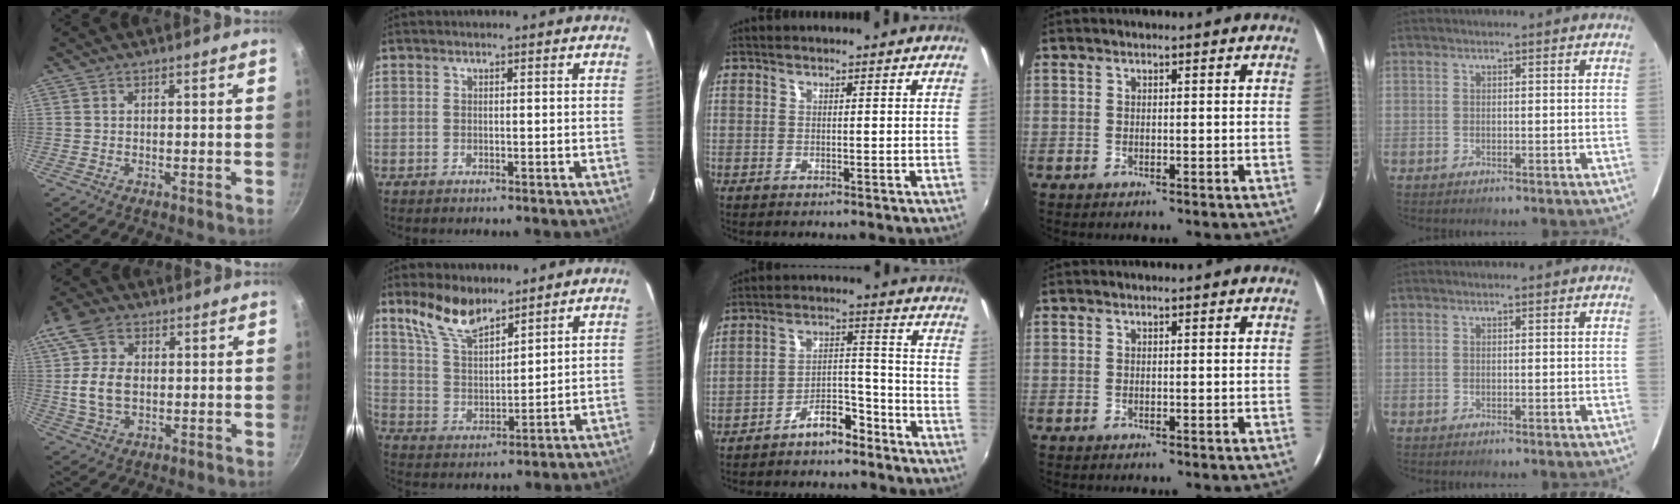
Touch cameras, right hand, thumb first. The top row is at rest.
{"thumb": {"total": 10.8, "force": [1.2, 7.4, 7.7], "torque": [-0.146, 0.007, 0.014]}, "index": {"total": 10.0, "force": [7.7, 3.7, 5.3], "torque": [-0.105, 0.012, 0.155]}, "middle": {"total": 11.0, "force": [-9.3, 4.2, 4.1], "torque": [-0.081, 0.050, -0.132]}}